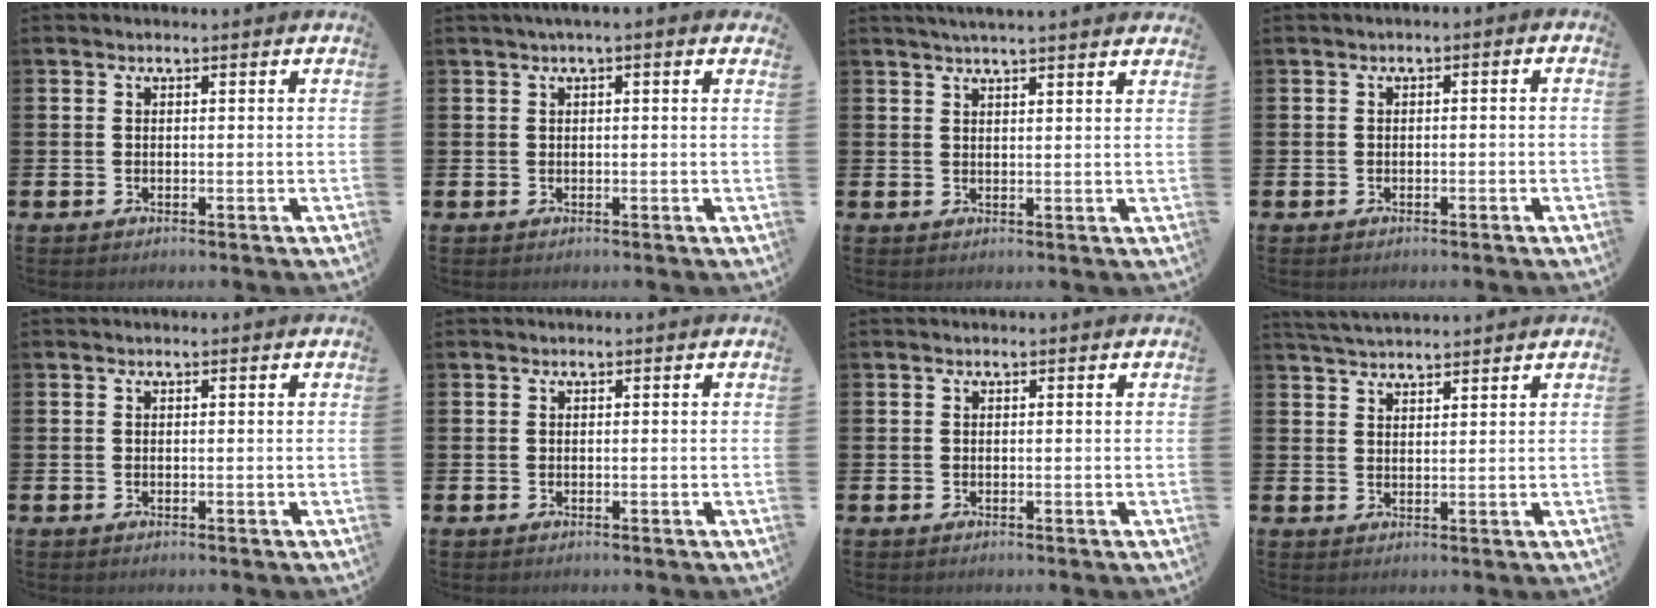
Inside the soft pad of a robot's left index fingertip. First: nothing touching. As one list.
[{"total": 1.1, "force": [0.6, -0.1, 0.9], "torque": [-0.014, 0.001, 0.009]}, {"total": 3.0, "force": [2.9, -0.5, 0.5], "torque": [-0.013, -0.010, 0.054]}, {"total": 0.9, "force": [-0.9, 0.3, 0.2], "torque": [-0.013, 0.003, -0.017]}, {"total": 0.0}, {"total": 0.0}, {"total": 0.0}, {"total": 3.4, "force": [3.4, 0.3, 0.4], "torque": [-0.010, -0.013, 0.062]}]